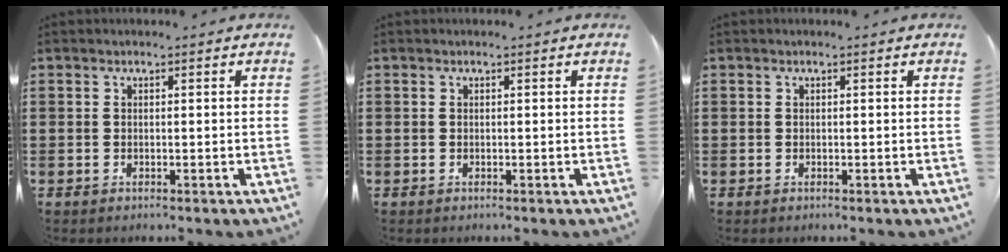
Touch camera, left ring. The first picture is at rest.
{"total": 0.0}
{"total": 0.0}